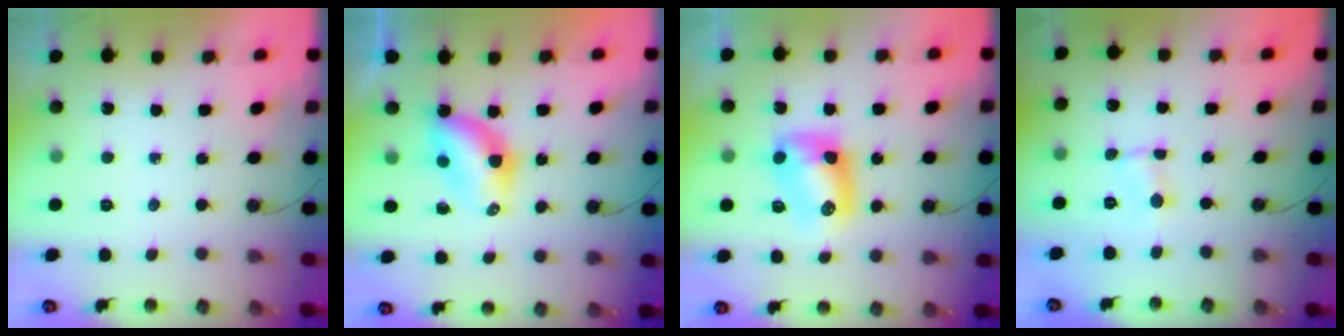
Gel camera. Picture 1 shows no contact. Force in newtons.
{"total": 6.3, "press": 6.3, "slide": 0.1}
{"total": 8.9, "press": 8.9, "slide": 0.3}
{"total": 0.8, "press": 0.8, "slide": 0.1}